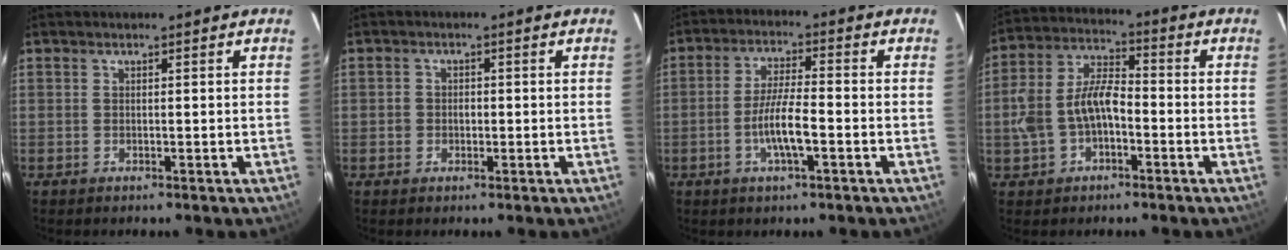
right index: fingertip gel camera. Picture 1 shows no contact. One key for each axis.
{"total": 2.0, "fx": -0.5, "fy": 1.8, "fz": 0.7, "tx": -0.013, "ty": 0.005, "tz": -0.008}
{"total": 7.3, "fx": -2.5, "fy": 1.2, "fz": 6.7, "tx": -0.133, "ty": -0.001, "tz": -0.047}
{"total": 10.5, "fx": -2.7, "fy": 6.1, "fz": 8.1, "tx": -0.176, "ty": 0.020, "tz": -0.046}